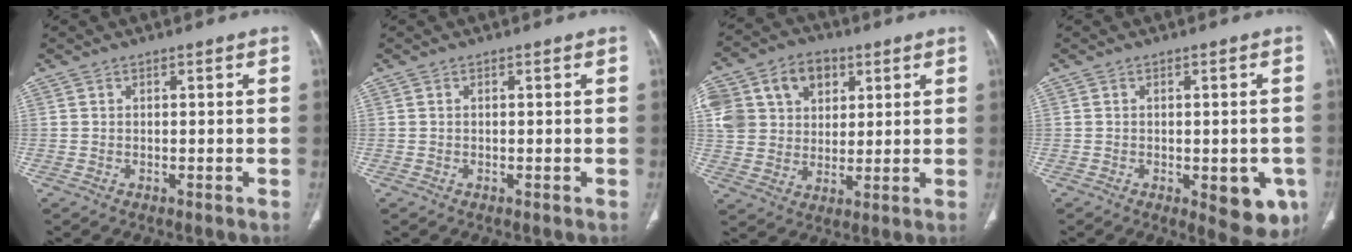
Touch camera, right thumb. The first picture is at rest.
{"total": 0.0}
{"total": 21.2, "force": [7.6, 16.4, 11.1], "torque": [-0.240, 0.040, 0.148]}
{"total": 9.0, "force": [-2.9, 4.1, 7.4], "torque": [-0.062, -0.007, -0.026]}